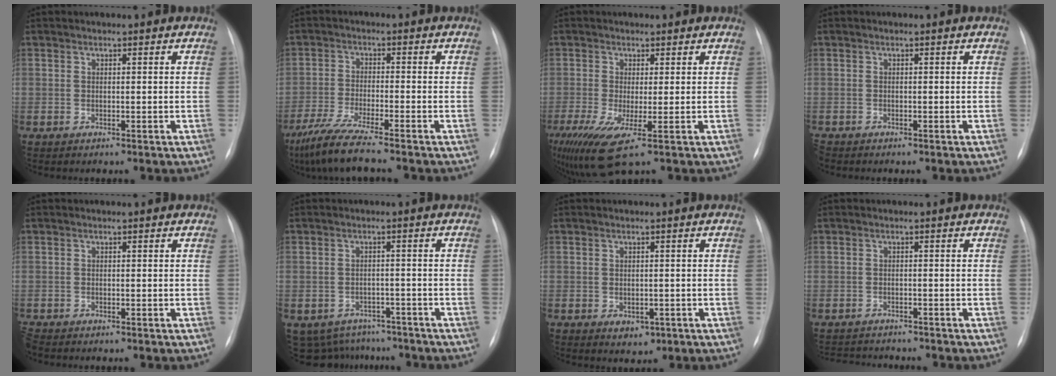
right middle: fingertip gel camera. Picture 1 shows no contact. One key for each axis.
{"total": 8.8, "fx": -7.3, "fy": -0.8, "fz": 5.0, "tx": -0.089, "ty": -0.034, "tz": -0.129}
{"total": 9.3, "fx": -4.0, "fy": 1.9, "fz": 8.2, "tx": -0.164, "ty": -0.024, "tz": -0.065}
{"total": 1.0, "fx": -0.9, "fy": 0.4, "fz": 0.3, "tx": -0.007, "ty": -0.001, "tz": -0.015}
{"total": 1.3, "fx": -1.2, "fy": 0.4, "fz": 0.3, "tx": -0.009, "ty": -0.004, "tz": -0.019}
{"total": 9.3, "fx": -7.6, "fy": 5.3, "fz": 1.1, "tx": -0.023, "ty": 0.014, "tz": -0.093}
{"total": 2.6, "fx": -1.1, "fy": 1.9, "fz": 1.5, "tx": -0.014, "ty": -0.001, "tz": -0.003}
{"total": 5.9, "fx": -5.7, "fy": 1.1, "fz": 1.1, "tx": -0.012, "ty": -0.001, "tz": -0.081}